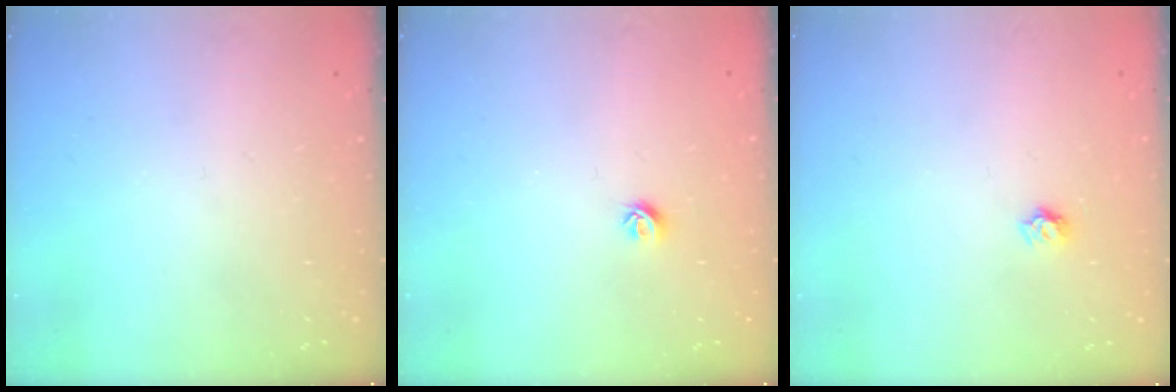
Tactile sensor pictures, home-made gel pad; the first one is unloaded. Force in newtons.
{"total": 4.9, "press": 4.8, "slide": 0.9}
{"total": 3.7, "press": 3.6, "slide": 0.2}